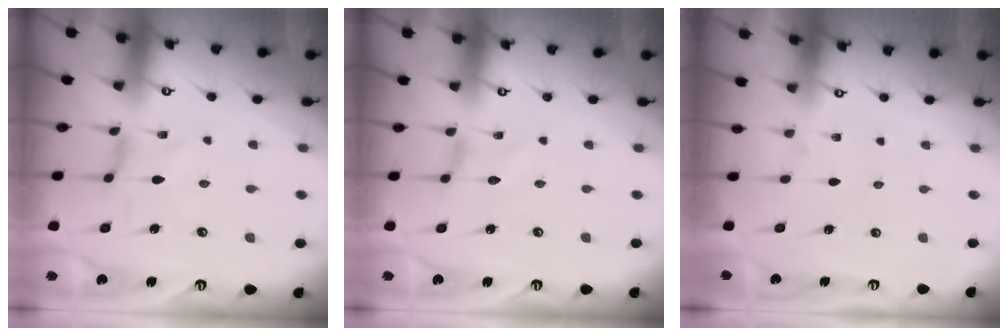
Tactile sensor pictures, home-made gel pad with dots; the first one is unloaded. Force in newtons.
{"total": 0.0}
{"total": 0.0}